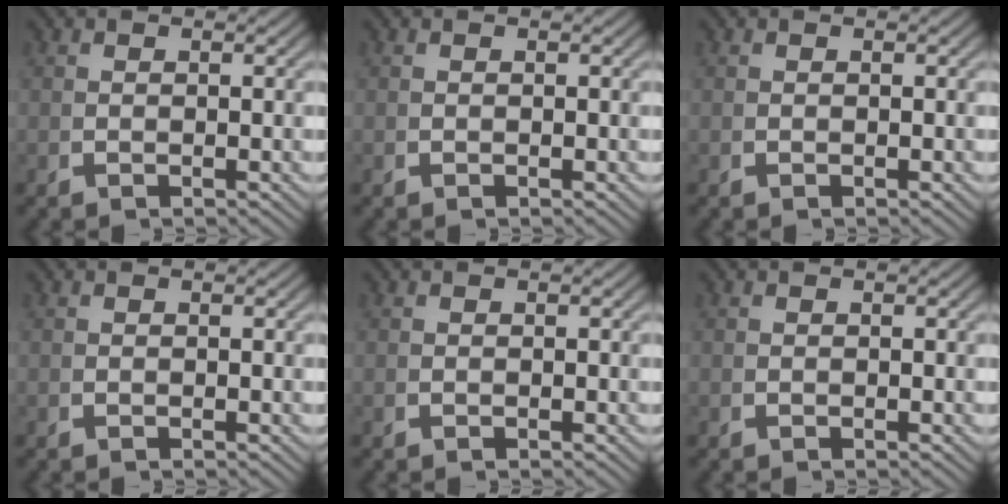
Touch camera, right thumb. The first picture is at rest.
{"total": 0.0}
{"total": 0.0}
{"total": 0.0}
{"total": 0.0}
{"total": 0.0}